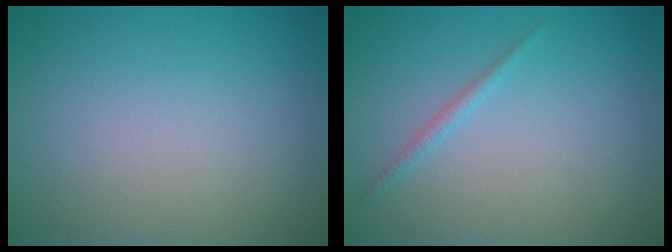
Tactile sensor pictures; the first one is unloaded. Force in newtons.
{"total": 0.8, "press": 0.8, "slide": 0.1}